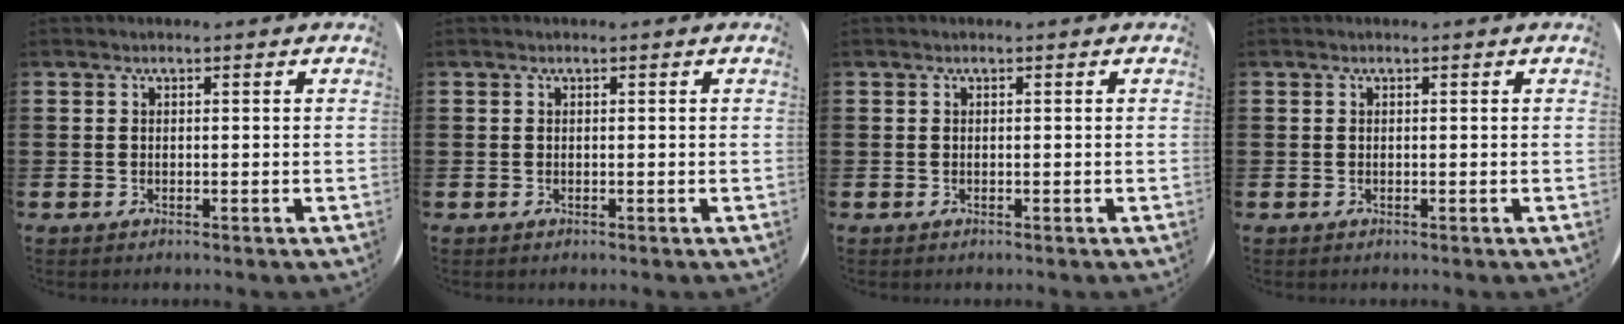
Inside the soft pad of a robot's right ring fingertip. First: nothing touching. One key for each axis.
{"total": 0.0}
{"total": 0.0}
{"total": 0.0}